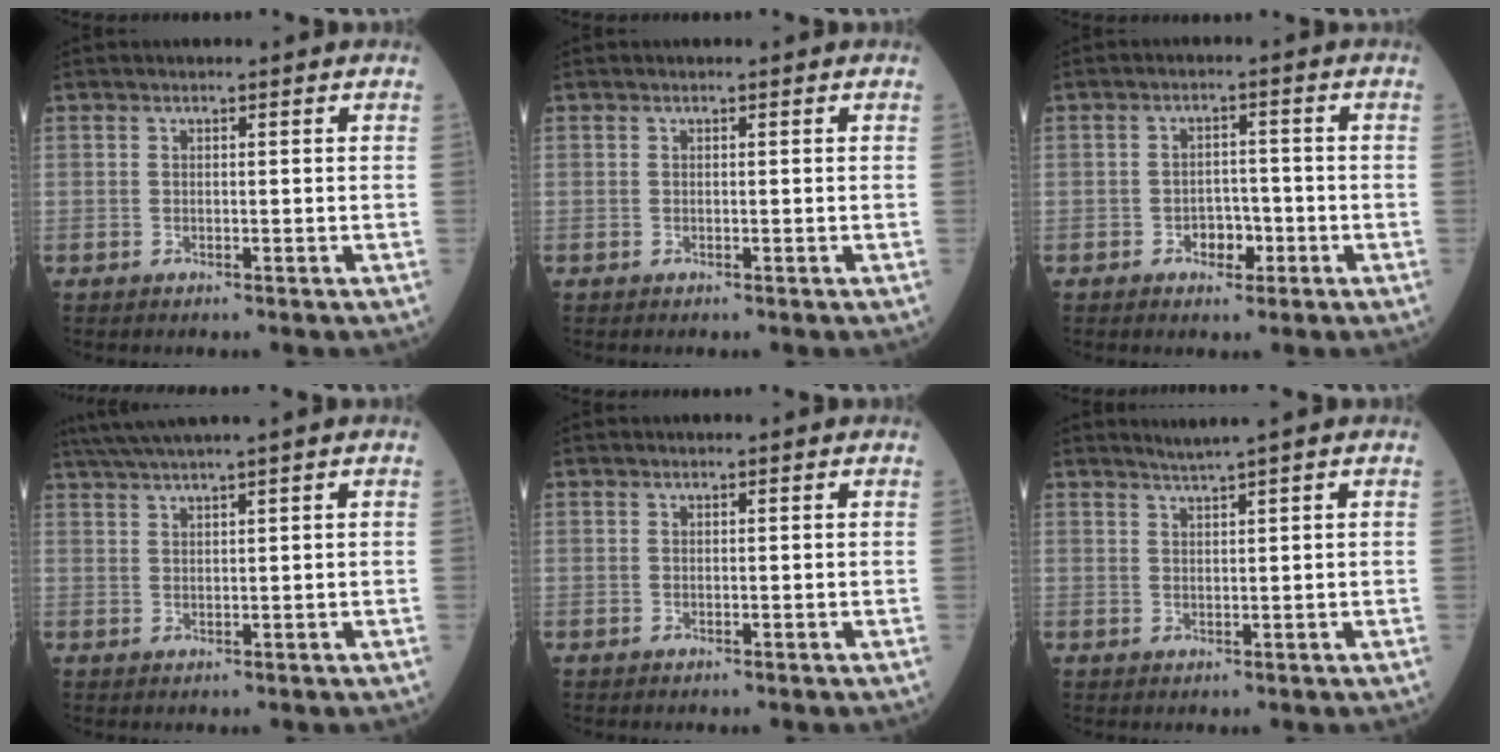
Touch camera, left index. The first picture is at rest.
{"total": 0.0}
{"total": 3.2, "force": [-1.5, 2.0, 2.0], "torque": [-0.022, 0.007, -0.023]}
{"total": 4.9, "force": [3.8, -1.4, 2.6], "torque": [-0.055, 0.015, 0.078]}
{"total": 0.0}
{"total": 2.1, "force": [1.7, -1.0, 0.6], "torque": [-0.007, -0.003, 0.037]}